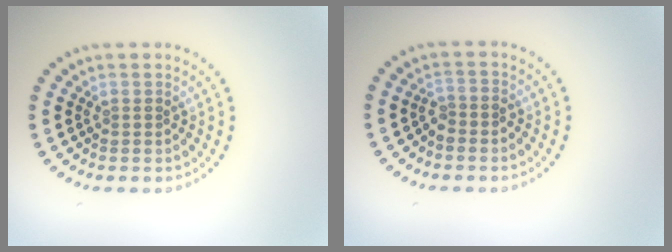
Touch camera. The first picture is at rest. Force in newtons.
{"total": 1.4, "press": 1.1, "slide": 0.8}